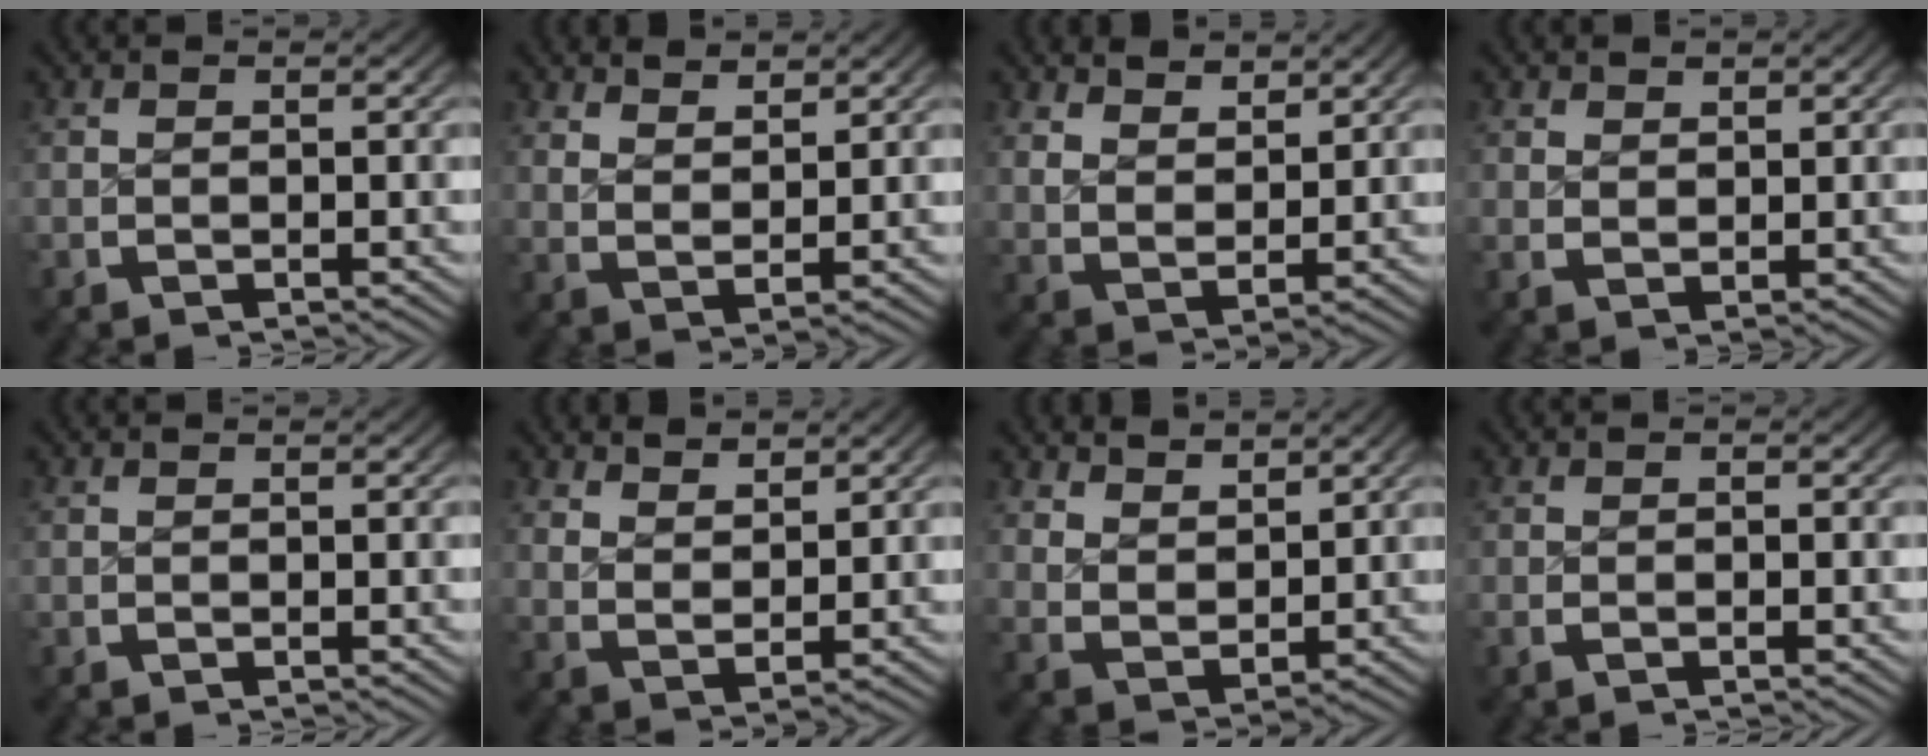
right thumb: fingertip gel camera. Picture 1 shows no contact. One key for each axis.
{"total": 3.3, "fx": 2.7, "fy": 0.9, "fz": 1.6, "tx": -0.021, "ty": -0.004, "tz": 0.058}
{"total": 4.1, "fx": 2.8, "fy": 2.0, "fz": 2.3, "tx": -0.036, "ty": -0.012, "tz": 0.063}
{"total": 1.7, "fx": 1.4, "fy": 0.8, "fz": 0.5, "tx": -0.002, "ty": -0.004, "tz": 0.032}
{"total": 0.0}
{"total": 3.4, "fx": 2.7, "fy": 1.2, "fz": 1.8, "tx": -0.027, "ty": -0.008, "tz": 0.060}
{"total": 3.8, "fx": 2.3, "fy": 2.2, "fz": 2.1, "tx": -0.041, "ty": -0.018, "tz": 0.057}
{"total": 0.8, "fx": -0.5, "fy": 0.4, "fz": 0.5, "tx": -0.011, "ty": 0.001, "tz": -0.013}